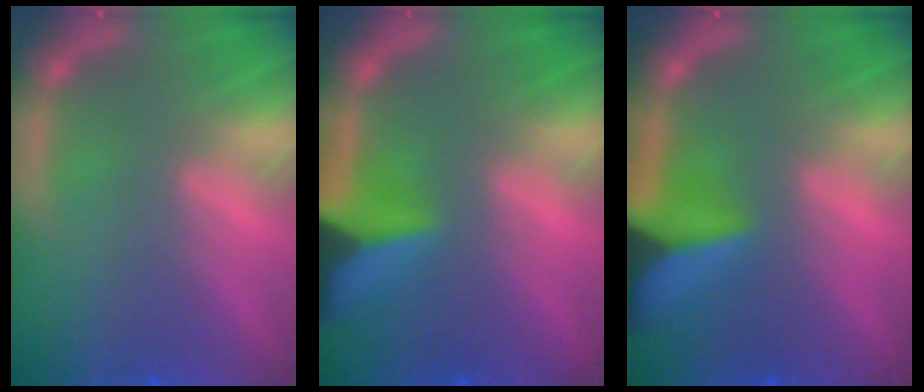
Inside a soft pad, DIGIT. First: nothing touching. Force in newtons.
{"total": 7.0}
{"total": 8.4}